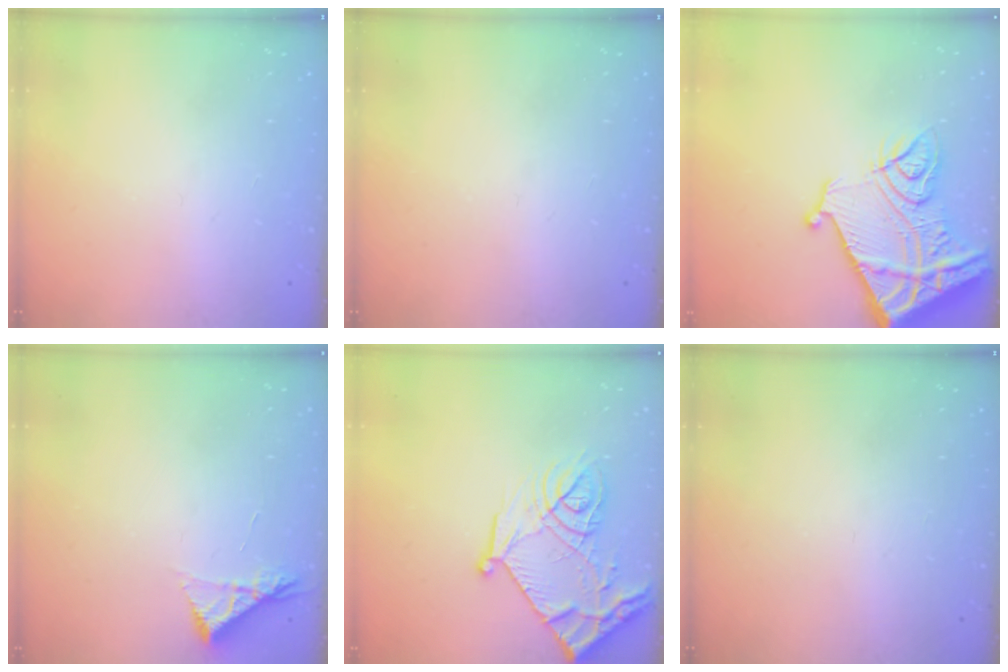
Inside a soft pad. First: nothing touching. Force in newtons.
{"total": 0.0}
{"total": 18.7, "press": 18.6, "slide": 2.1}
{"total": 5.0, "press": 5.0, "slide": 0.8}
{"total": 16.3, "press": 16.3, "slide": 1.8}
{"total": 0.0}